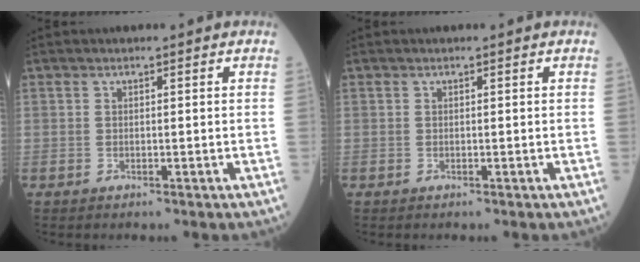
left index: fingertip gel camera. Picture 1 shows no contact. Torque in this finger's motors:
{"motor_torque": [0.00, 0.00, 0.00, 0.00]}